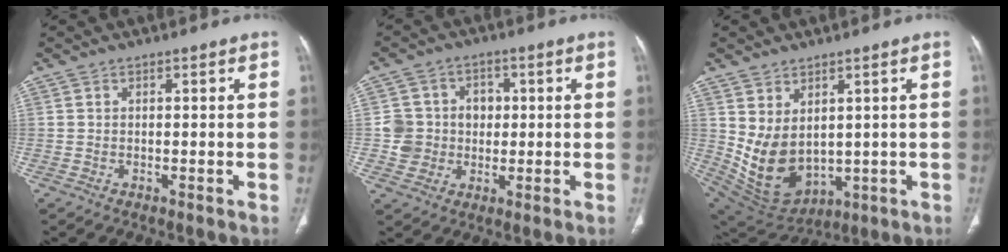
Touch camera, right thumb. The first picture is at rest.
{"total": 8.1, "force": [0.0, 7.9, 1.9], "torque": [0.007, 0.015, 0.000]}
{"total": 11.3, "force": [1.4, 7.8, 8.1], "torque": [-0.131, -0.019, 0.065]}